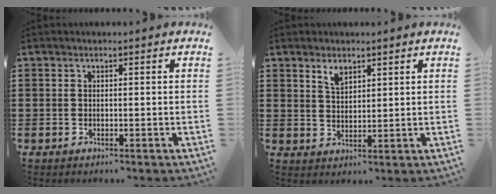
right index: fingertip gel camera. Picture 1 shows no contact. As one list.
[{"total": 2.6, "force": [2.0, 1.2, 1.2], "torque": [-0.029, 0.003, 0.038]}]